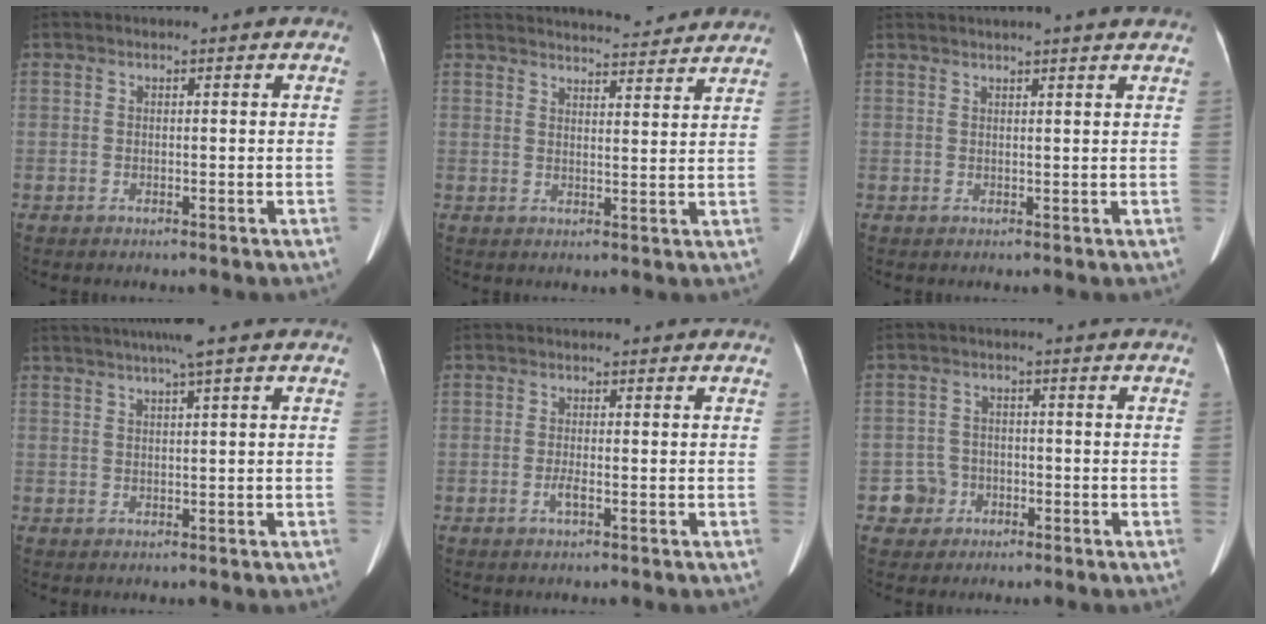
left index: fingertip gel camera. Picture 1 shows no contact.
{"total": 12.8, "force": [12.2, 1.6, 3.2], "torque": [-0.037, 0.010, 0.147]}
{"total": 7.2, "force": [6.5, 0.0, 3.0], "torque": [-0.038, 0.029, 0.071]}
{"total": 4.7, "force": [3.2, -0.9, 3.3], "torque": [-0.056, 0.018, 0.055]}
{"total": 1.3, "force": [-0.6, 0.0, 1.1], "torque": [-0.025, -0.001, -0.011]}
{"total": 4.0, "force": [-1.8, 3.5, -0.1], "torque": [0.006, 0.014, -0.029]}